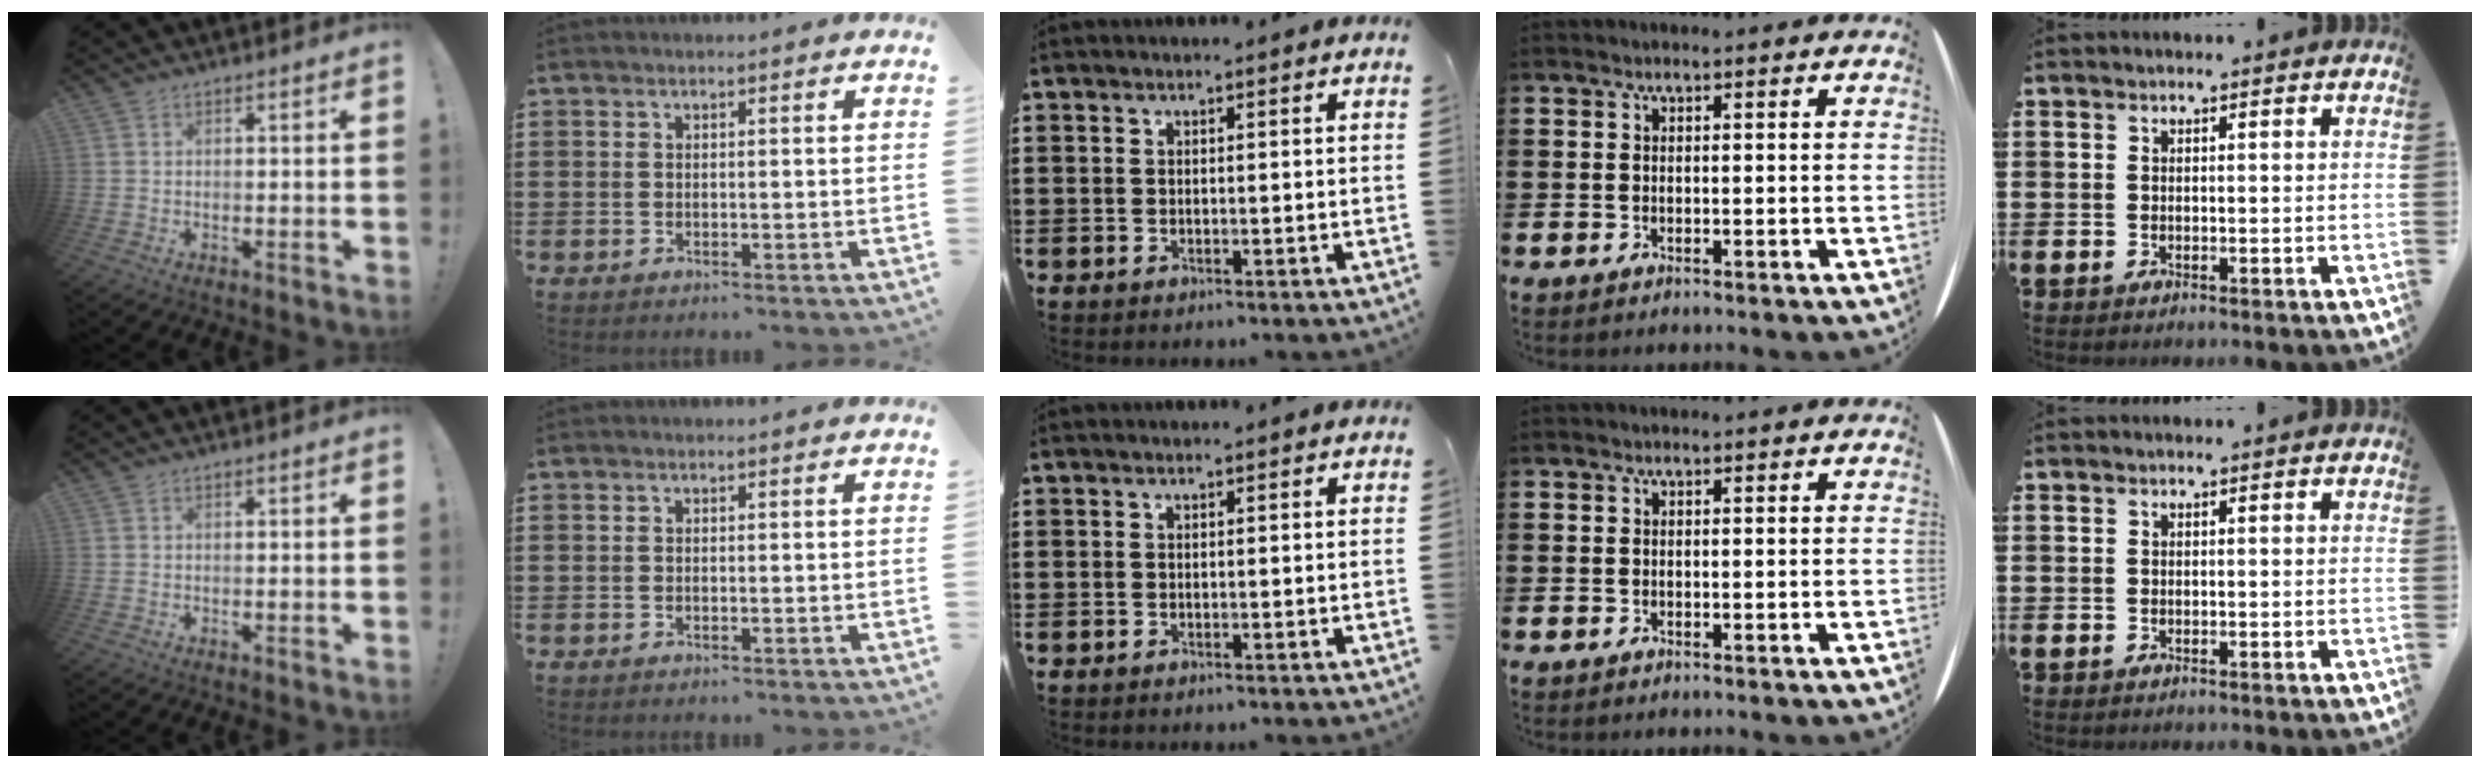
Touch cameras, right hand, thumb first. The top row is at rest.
{}